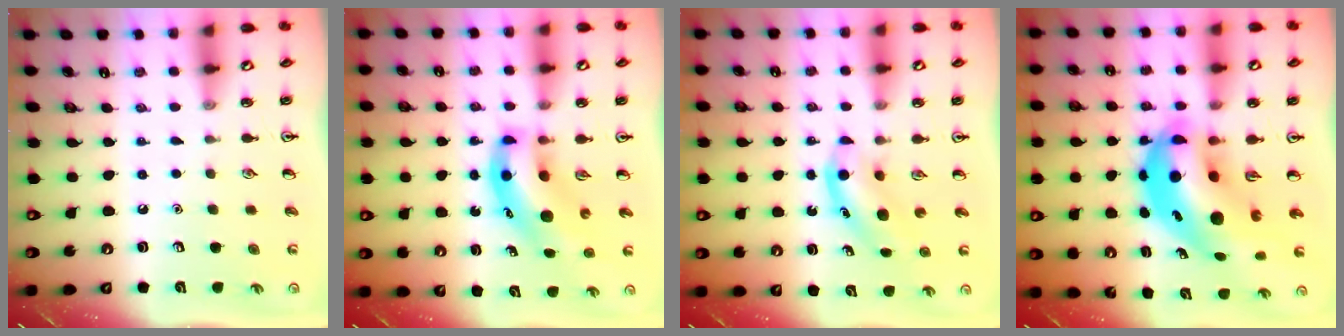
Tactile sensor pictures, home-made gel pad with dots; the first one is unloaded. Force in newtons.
{"total": 9.2, "press": 8.9, "slide": 2.6}
{"total": 4.3, "press": 4.1, "slide": 1.2}
{"total": 13.8, "press": 13.2, "slide": 3.9}